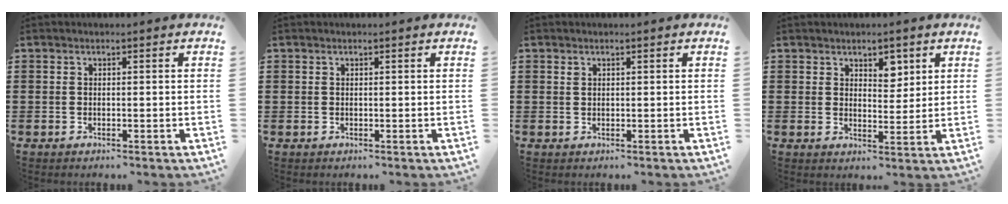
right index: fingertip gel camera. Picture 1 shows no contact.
{"total": 0.7, "force": [0.3, 0.6, 0.0], "torque": [-0.002, 0.002, 0.006]}
{"total": 0.7, "force": [0.4, 0.5, 0.4], "torque": [-0.009, 0.002, 0.008]}
{"total": 3.7, "force": [2.5, 2.2, 1.5], "torque": [-0.021, 0.006, 0.043]}